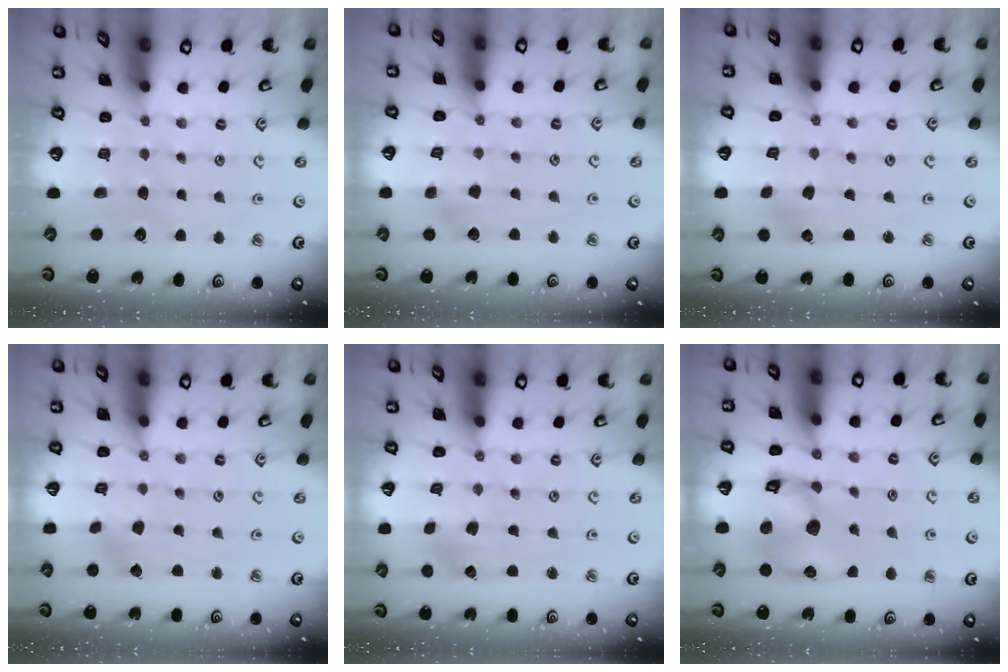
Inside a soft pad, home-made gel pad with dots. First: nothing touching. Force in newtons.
{"total": 3.9, "press": 3.9, "slide": 0.5}
{"total": 2.7, "press": 2.7, "slide": 0.3}
{"total": 2.2, "press": 2.2, "slide": 0.3}
{"total": 2.9, "press": 2.9, "slide": 0.4}
{"total": 11.0, "press": 10.9, "slide": 1.6}